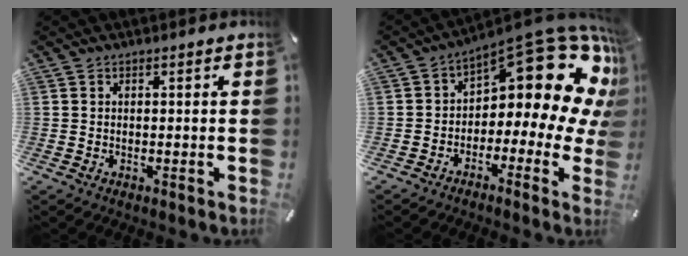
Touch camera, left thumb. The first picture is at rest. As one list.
[{"total": 17.0, "force": [8.8, 7.7, 12.3], "torque": [-0.156, -0.078, 0.142]}]